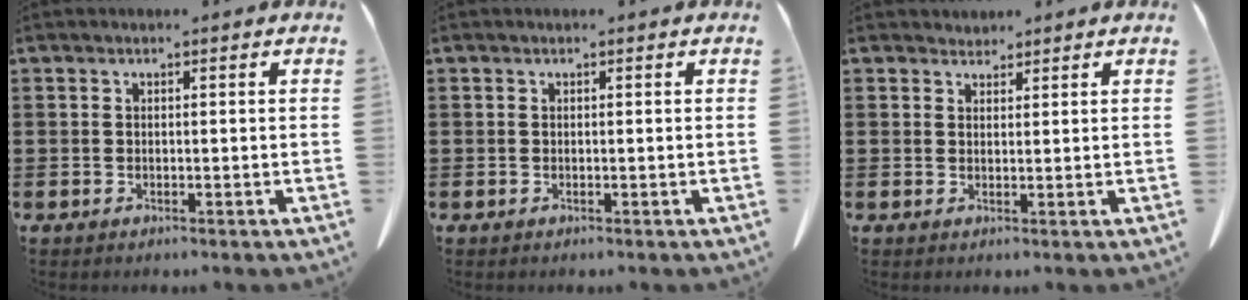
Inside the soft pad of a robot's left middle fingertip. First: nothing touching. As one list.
[{"total": 0.0}, {"total": 1.6, "force": [1.5, 0.5, -0.1], "torque": [-0.002, 0.003, 0.029]}]